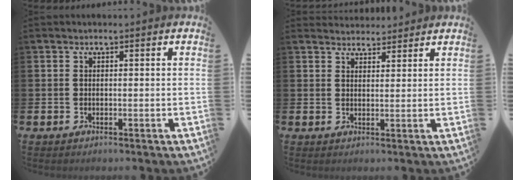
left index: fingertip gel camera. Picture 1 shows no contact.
{"total": 2.8, "force": [2.7, 0.7, -0.2], "torque": [0.005, -0.014, 0.048]}